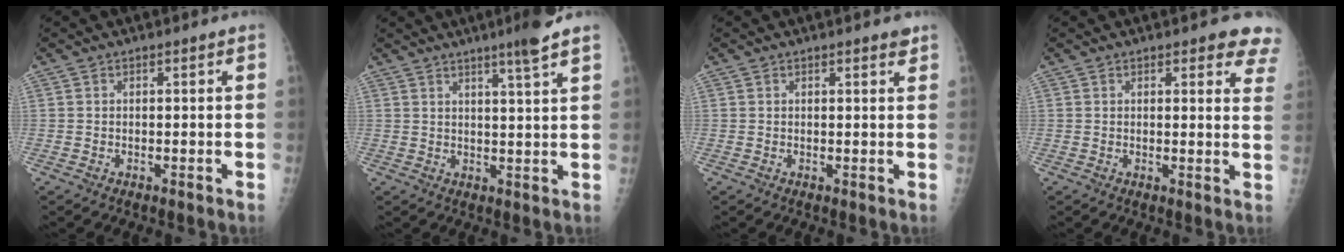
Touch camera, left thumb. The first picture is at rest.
{"total": 5.7, "force": [3.9, -0.7, 4.1], "torque": [-0.063, -0.023, 0.060]}
{"total": 1.1, "force": [0.8, 0.3, 0.7], "torque": [-0.005, -0.004, 0.009]}
{"total": 7.3, "force": [5.5, 2.5, 4.0], "torque": [-0.011, -0.023, 0.043]}